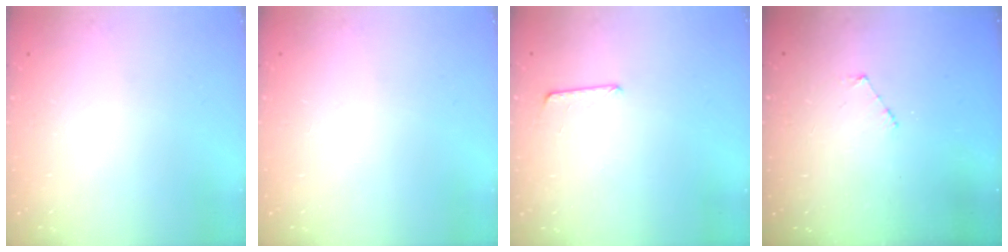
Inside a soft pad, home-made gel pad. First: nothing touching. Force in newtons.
{"total": 0.0}
{"total": 5.4, "press": 5.3, "slide": 0.5}
{"total": 3.0, "press": 3.0, "slide": 0.3}